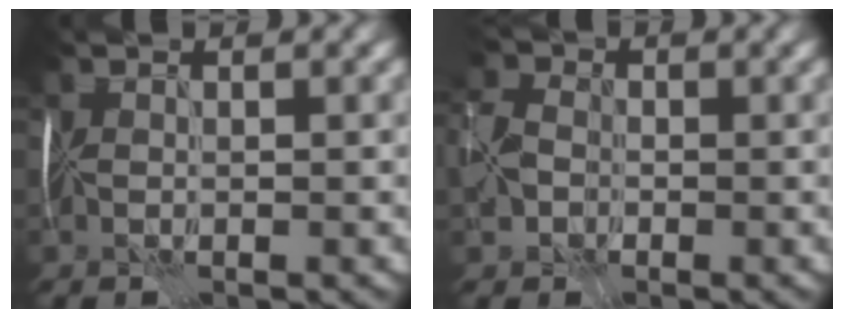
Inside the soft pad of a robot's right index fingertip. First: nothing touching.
{"total": 4.4, "force": [-1.6, 3.3, 2.4], "torque": [-0.068, -0.002, -0.037]}